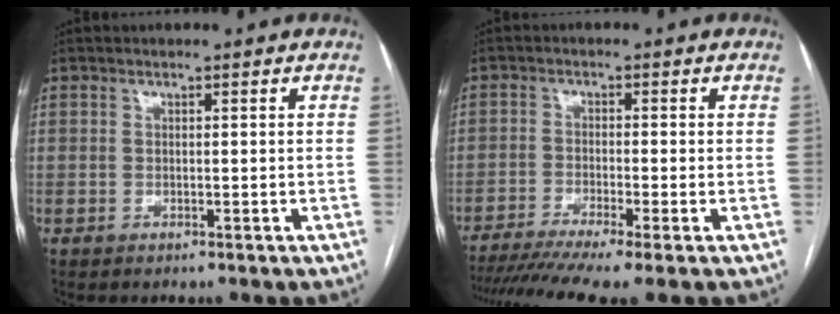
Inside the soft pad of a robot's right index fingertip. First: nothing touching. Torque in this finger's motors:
{"motor_torque": [1.37, -0.78, 0.52, 0.12]}